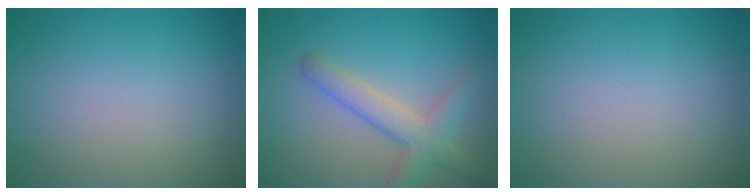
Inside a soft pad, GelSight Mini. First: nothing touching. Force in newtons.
{"total": 3.8, "press": 3.8, "slide": 0.2}
{"total": 0.0}